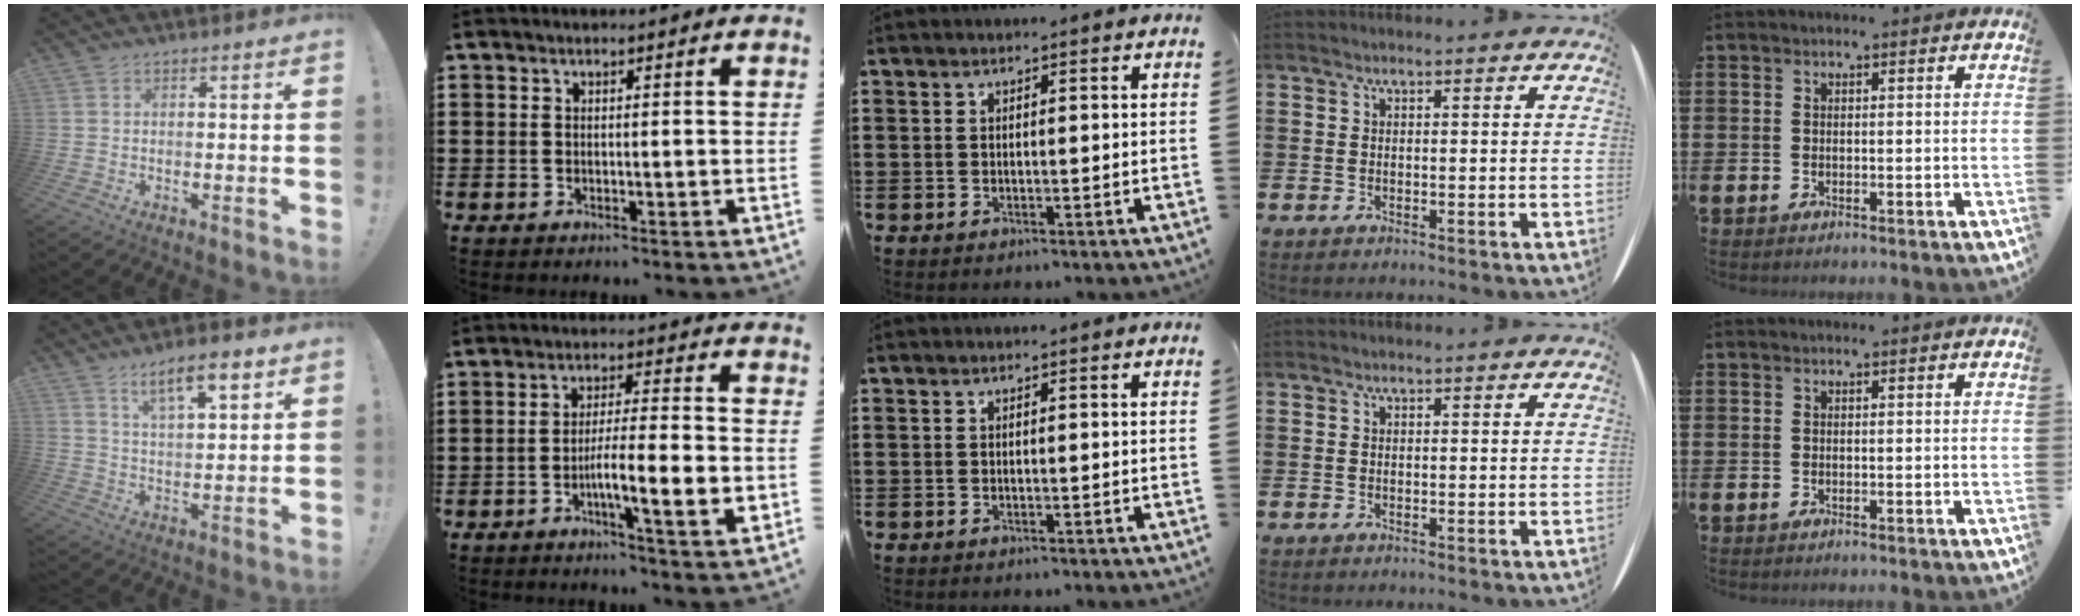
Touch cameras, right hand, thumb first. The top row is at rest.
{"thumb": {"total": 10.3, "force": [6.5, 3.1, 7.4], "torque": [-0.106, -0.029, 0.108]}, "index": {"total": 8.9, "force": [-2.6, 1.1, 8.5], "torque": [-0.139, -0.010, -0.049]}}